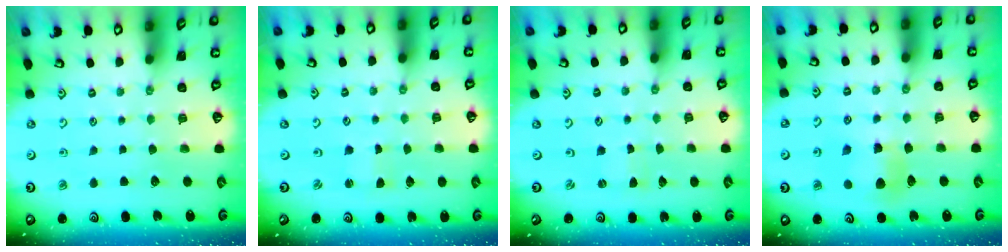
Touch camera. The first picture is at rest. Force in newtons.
{"total": 0.5, "press": 0.5, "slide": 0.0}
{"total": 0.0}
{"total": 7.2, "press": 7.2, "slide": 0.2}